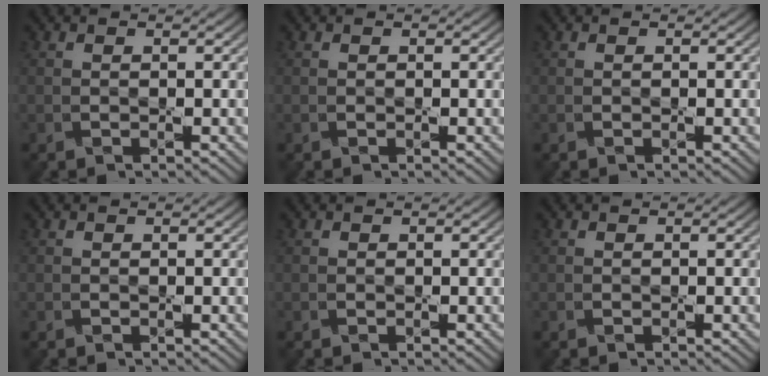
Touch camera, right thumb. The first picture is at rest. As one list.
[{"total": 0.0}, {"total": 0.0}, {"total": 0.0}, {"total": 0.0}, {"total": 0.0}]